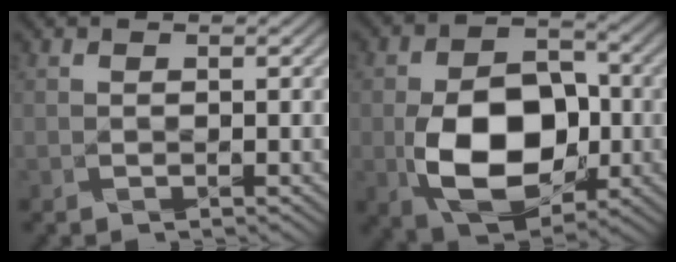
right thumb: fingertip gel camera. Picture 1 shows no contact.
{"total": 12.5, "force": [-2.9, 8.0, 9.2], "torque": [-0.168, -0.013, -0.050]}